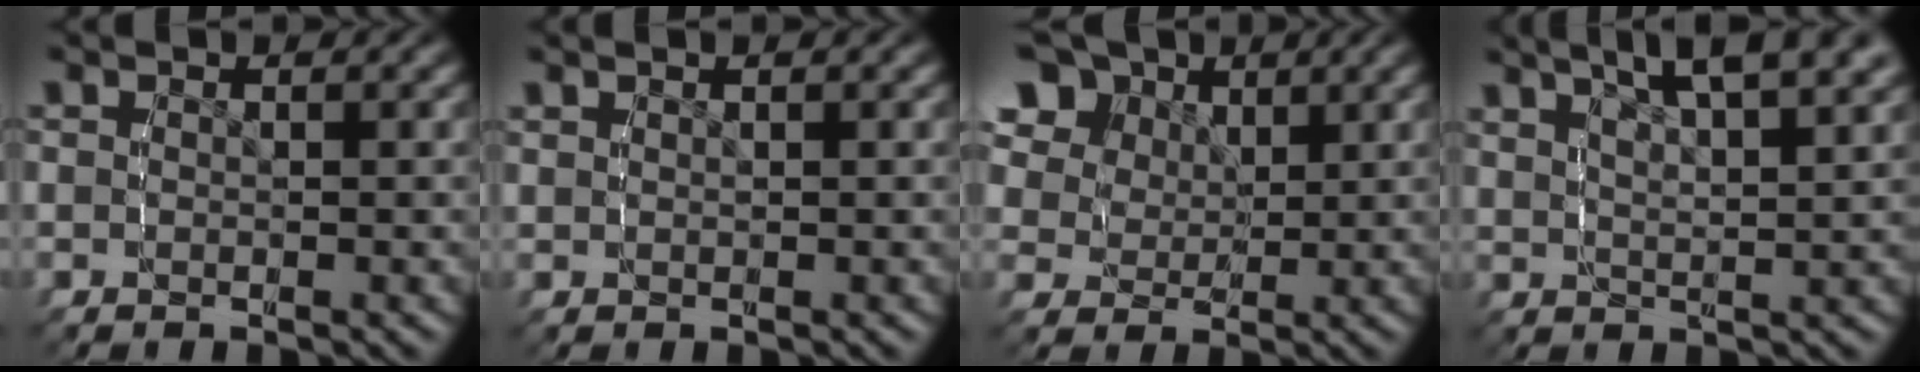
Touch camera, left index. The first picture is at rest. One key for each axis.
{"total": 0.6, "fx": 0.5, "fy": -0.1, "fz": 0.3, "tx": -0.003, "ty": -0.002, "tz": 0.015}
{"total": 8.9, "fx": 4.8, "fy": 6.3, "fz": 4.2, "tx": -0.086, "ty": 0.007, "tz": 0.077}
{"total": 7.4, "fx": 5.3, "fy": 2.0, "fz": 4.7, "tx": -0.068, "ty": 0.014, "tz": 0.087}